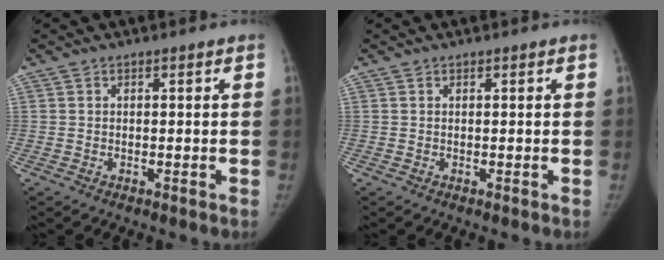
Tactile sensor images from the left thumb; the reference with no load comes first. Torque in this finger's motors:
{"motor_torque": [0.11, 0.06, 0.33, -0.44, 0.10]}